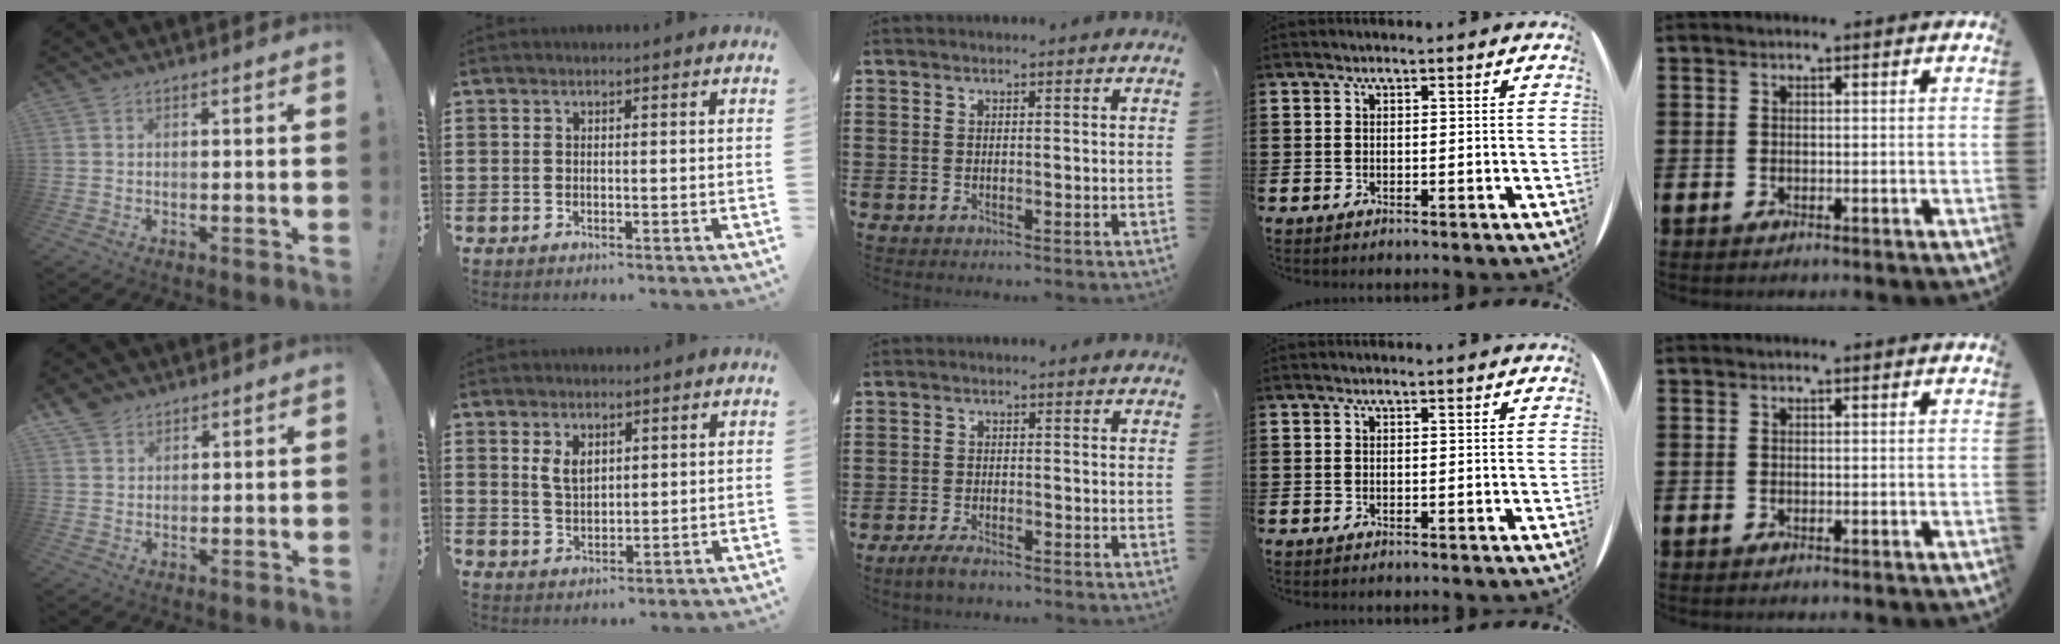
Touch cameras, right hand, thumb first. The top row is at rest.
{"thumb": {"total": 4.1, "force": [3.2, 2.4, 1.1], "torque": [-0.017, -0.016, 0.059]}, "index": {"total": 3.4, "force": [1.6, 2.0, 2.1], "torque": [-0.048, 0.006, 0.029]}, "middle": {"total": 2.4, "force": [-1.8, 0.6, 1.5], "torque": [-0.033, 0.001, -0.035]}}